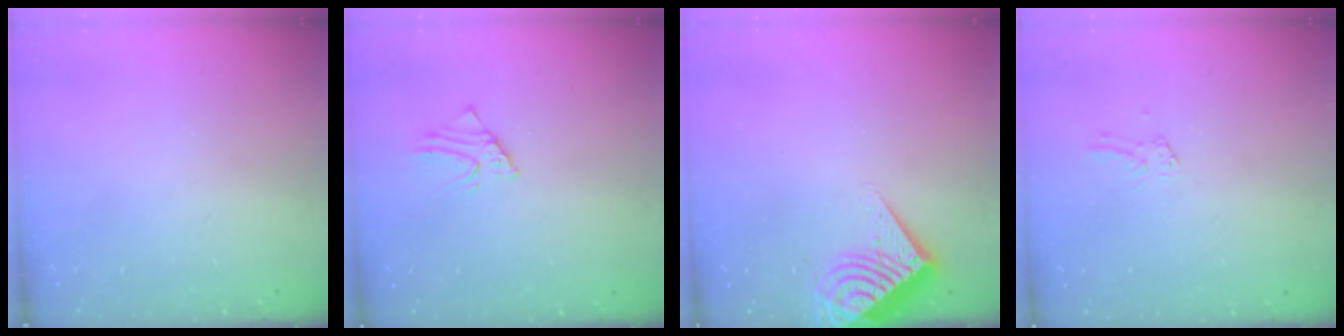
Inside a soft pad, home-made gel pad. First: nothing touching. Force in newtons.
{"total": 2.5, "press": 2.5, "slide": 0.2}
{"total": 9.3, "press": 9.2, "slide": 1.1}
{"total": 1.9, "press": 1.9, "slide": 0.1}